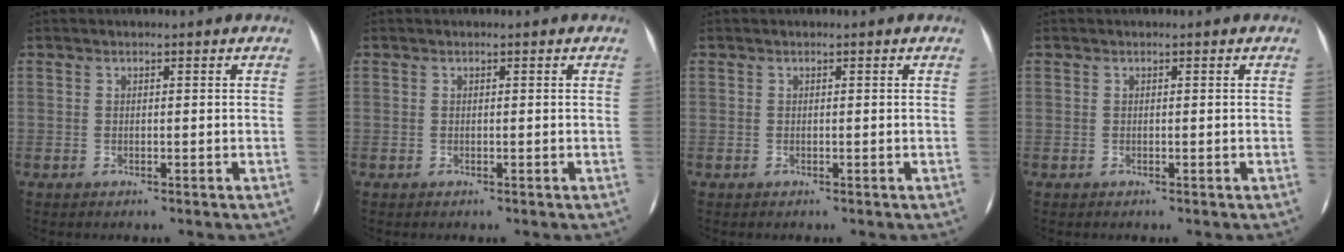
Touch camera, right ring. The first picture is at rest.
{"total": 0.0}
{"total": 0.0}
{"total": 0.0}